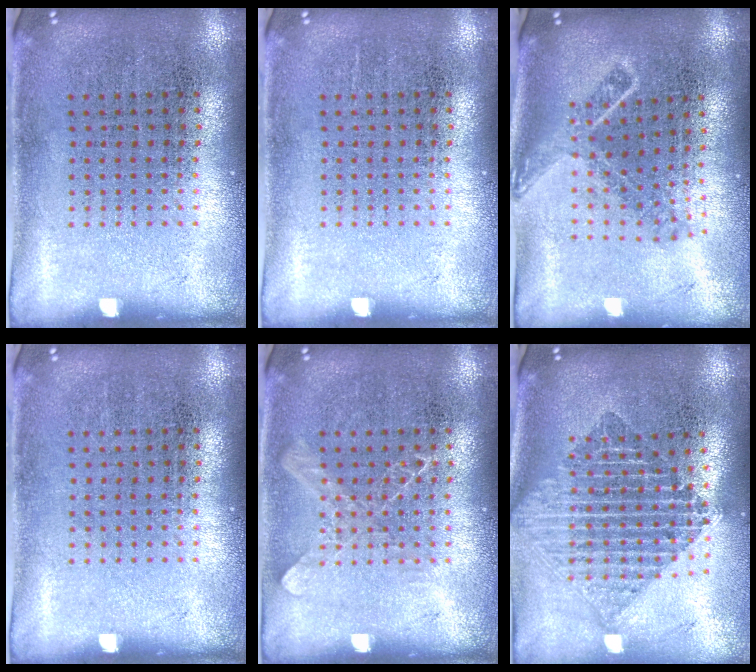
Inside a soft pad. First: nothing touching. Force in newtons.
{"total": 0.0}
{"total": 1.7, "press": 1.3, "slide": 1.1}
{"total": 0.0}
{"total": 1.1, "press": 1.1, "slide": 0.2}
{"total": 2.1, "press": 1.7, "slide": 1.3}